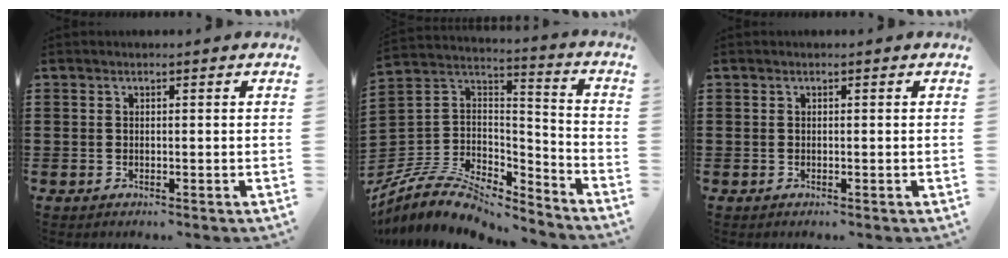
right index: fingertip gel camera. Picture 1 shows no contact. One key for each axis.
{"total": 9.0, "fx": -7.1, "fy": 3.8, "fz": 4.1, "tx": -0.100, "ty": 0.010, "tz": -0.141}
{"total": 0.0}